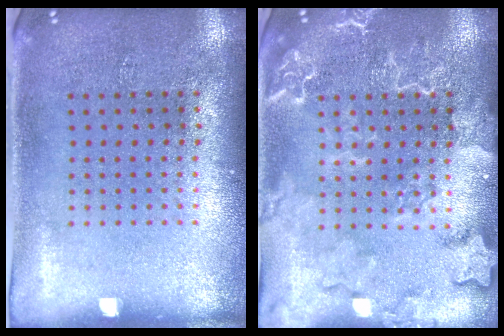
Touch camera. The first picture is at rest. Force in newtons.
{"total": 4.0, "press": 4.0, "slide": 0.6}